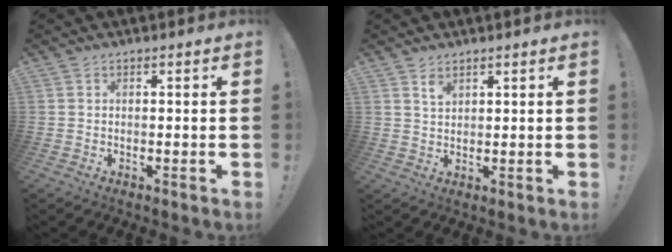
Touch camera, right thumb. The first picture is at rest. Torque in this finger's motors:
{"motor_torque": [-0.07, -0.02, -0.07, 0.09, 0.00]}